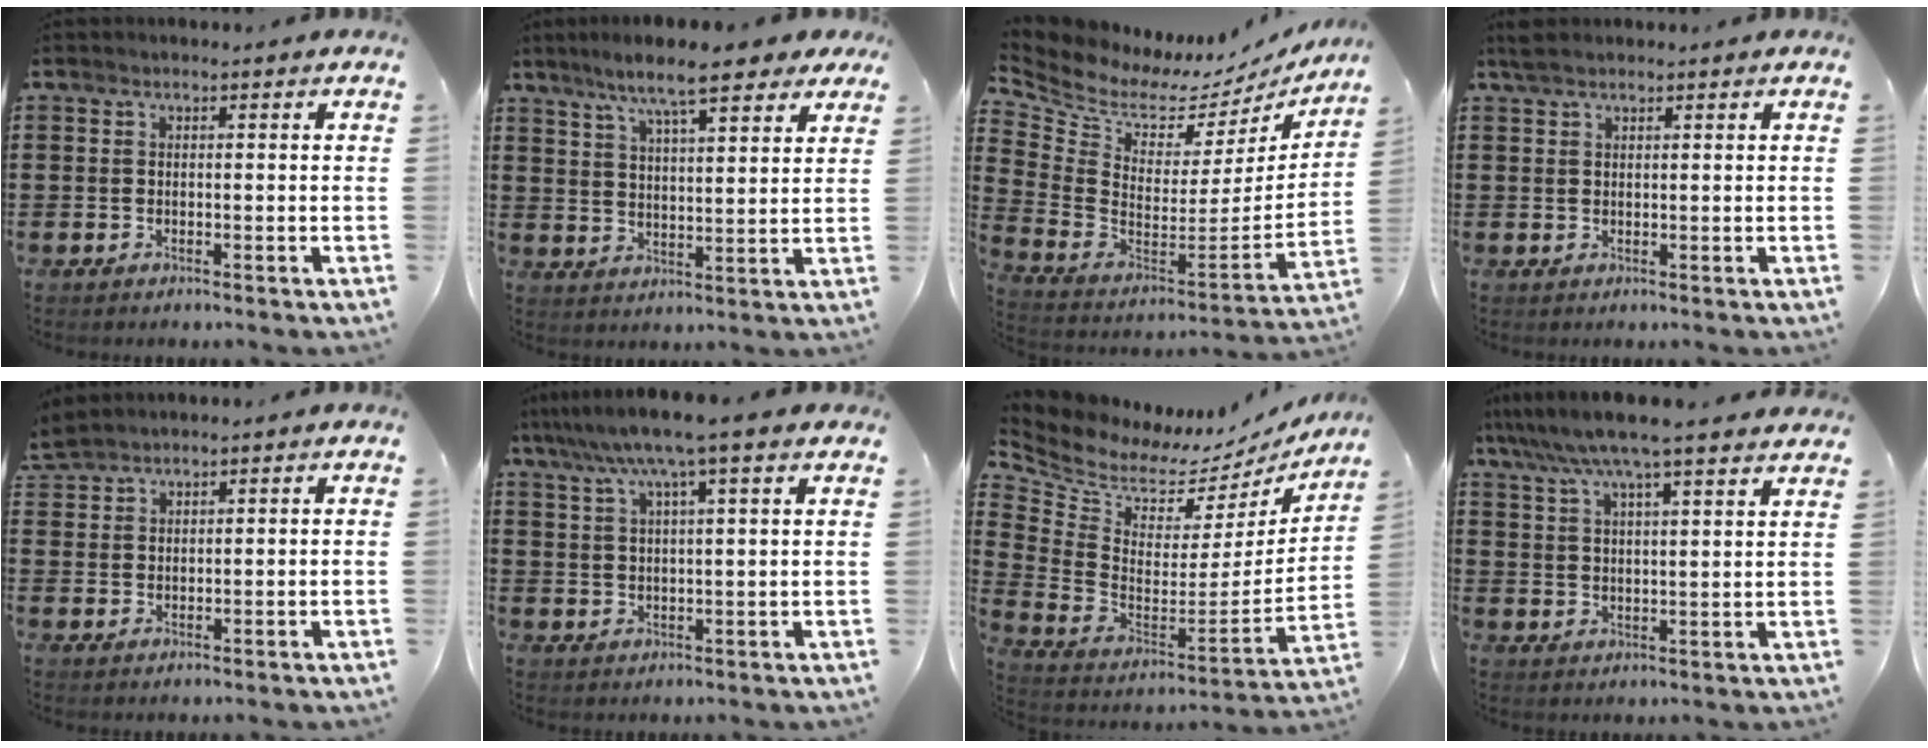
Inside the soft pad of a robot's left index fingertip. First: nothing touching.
{"total": 9.2, "force": [7.4, 1.3, 5.5], "torque": [-0.119, -0.015, 0.129]}
{"total": 5.8, "force": [4.4, 3.0, 2.3], "torque": [-0.078, -0.045, 0.073]}
{"total": 1.6, "force": [1.4, 0.5, 0.8], "torque": [-0.018, 0.002, 0.026]}
{"total": 2.2, "force": [2.1, 0.1, 0.2], "torque": [-0.010, 0.000, 0.043]}
{"total": 7.5, "force": [5.2, -0.1, 5.4], "torque": [-0.117, -0.010, 0.088]}
{"total": 5.9, "force": [4.6, 2.9, 2.4], "torque": [-0.080, -0.047, 0.076]}
{"total": 7.1, "force": [6.2, -0.3, 3.4], "torque": [-0.085, -0.028, 0.107]}